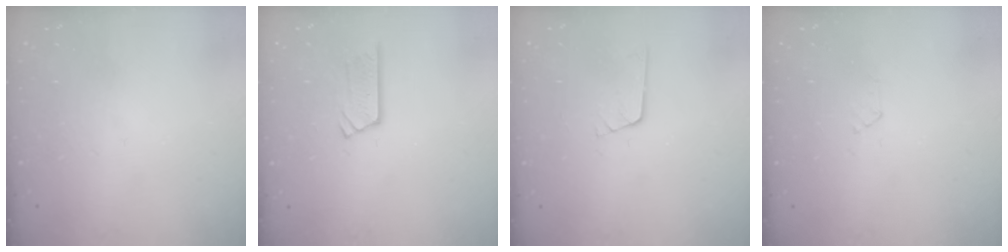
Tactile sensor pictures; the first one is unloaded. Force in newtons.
{"total": 5.7, "press": 5.7, "slide": 0.4}
{"total": 2.4, "press": 2.4, "slide": 0.2}
{"total": 3.0, "press": 3.0, "slide": 0.4}